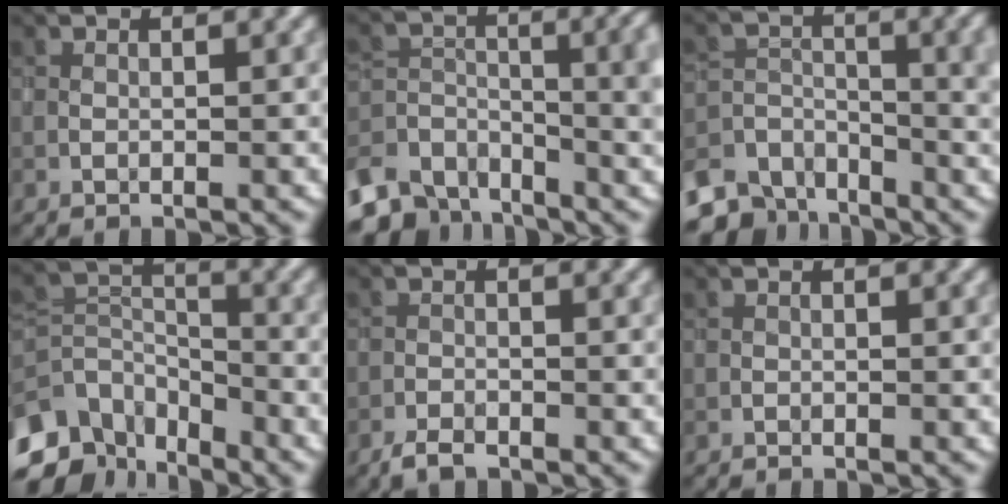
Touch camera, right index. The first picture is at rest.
{"total": 9.3, "force": [-5.9, 5.4, 4.7], "torque": [-0.079, -0.016, -0.102]}
{"total": 7.5, "force": [-5.1, 4.0, 3.7], "torque": [-0.066, -0.017, -0.100]}
{"total": 6.8, "force": [-4.3, 4.2, 3.2], "torque": [-0.063, -0.006, -0.089]}
{"total": 1.2, "force": [-1.2, 0.2, 0.3], "torque": [-0.010, -0.003, -0.027]}
{"total": 0.0}